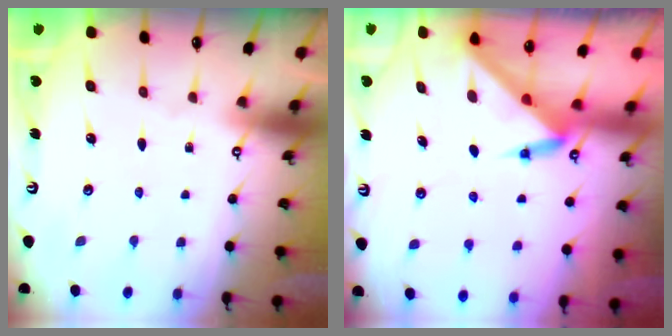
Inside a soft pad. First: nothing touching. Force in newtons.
{"total": 3.4, "press": 3.4, "slide": 0.1}